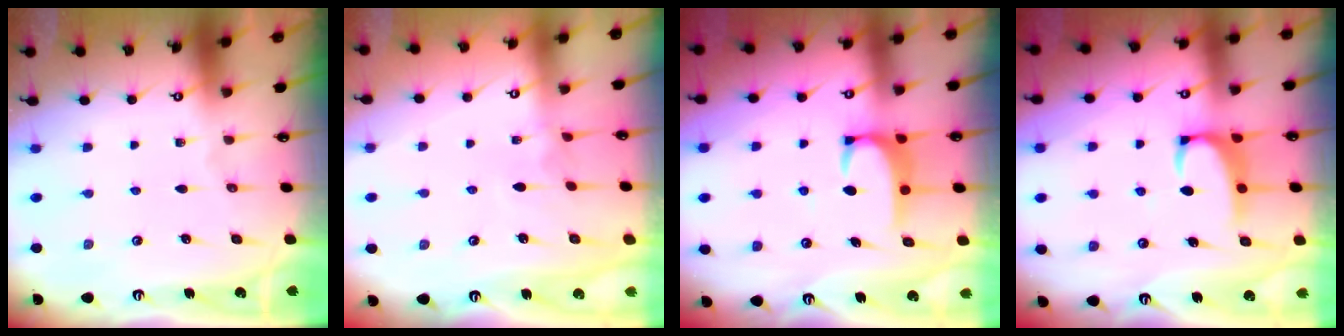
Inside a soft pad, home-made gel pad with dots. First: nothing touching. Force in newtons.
{"total": 4.0, "press": 4.0, "slide": 0.1}
{"total": 2.9, "press": 2.9, "slide": 0.3}
{"total": 2.4, "press": 2.3, "slide": 0.7}